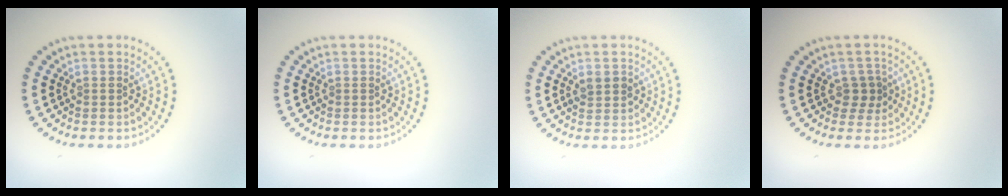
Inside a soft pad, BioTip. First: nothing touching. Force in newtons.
{"total": 0.0}
{"total": 1.5, "press": 1.5, "slide": 0.1}
{"total": 1.4, "press": 1.2, "slide": 0.7}